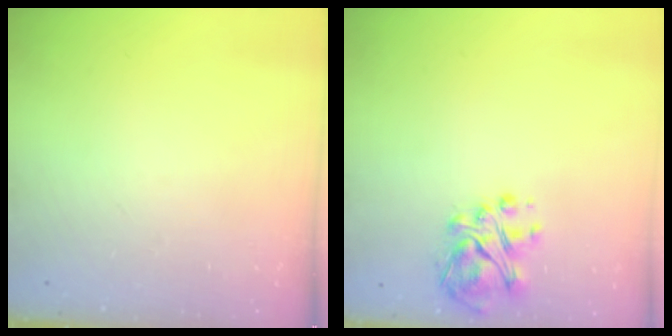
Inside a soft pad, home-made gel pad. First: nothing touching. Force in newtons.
{"total": 6.5, "press": 6.4, "slide": 1.2}